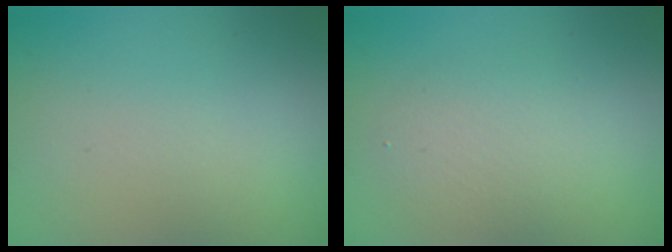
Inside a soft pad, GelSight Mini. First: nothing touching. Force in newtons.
{"total": 2.6, "press": 2.6, "slide": 0.1}